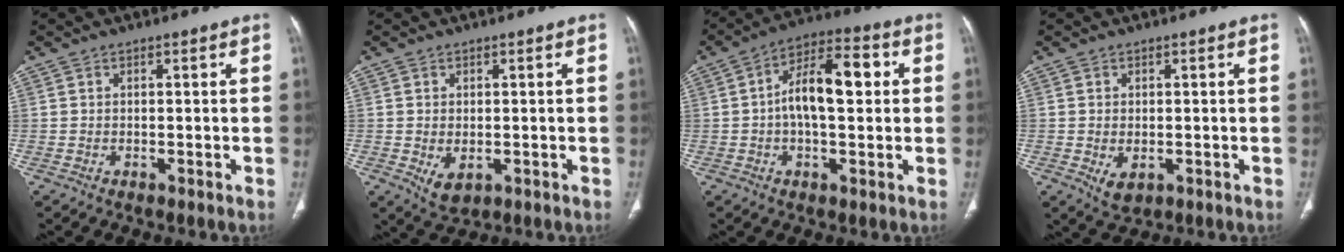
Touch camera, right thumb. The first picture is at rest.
{"total": 4.1, "force": [-0.8, 2.6, 3.0], "torque": [-0.050, -0.008, 0.000]}
{"total": 12.5, "force": [1.2, 6.1, 10.9], "torque": [-0.173, 0.031, 0.013]}
{"total": 3.5, "force": [-0.7, 2.3, 2.5], "torque": [-0.044, -0.006, -0.001]}